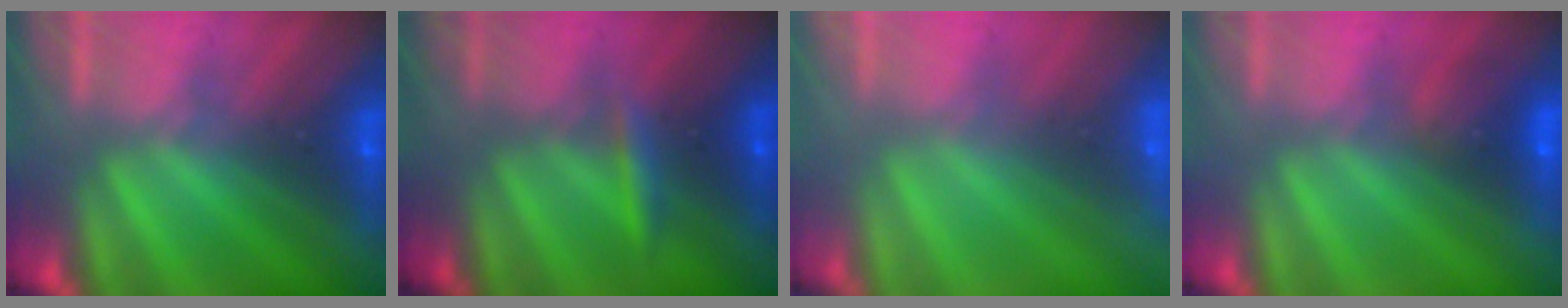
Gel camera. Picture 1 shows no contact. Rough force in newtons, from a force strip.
{"total": 2.4}
{"total": 5.5}
{"total": 1.4}